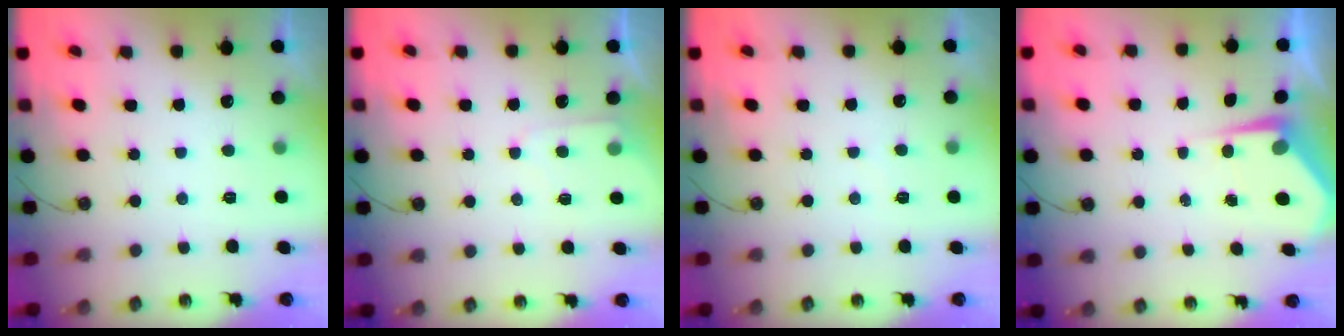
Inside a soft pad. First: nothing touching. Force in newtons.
{"total": 4.1, "press": 4.1, "slide": 0.6}
{"total": 2.8, "press": 2.7, "slide": 0.5}
{"total": 4.2, "press": 4.2, "slide": 0.6}